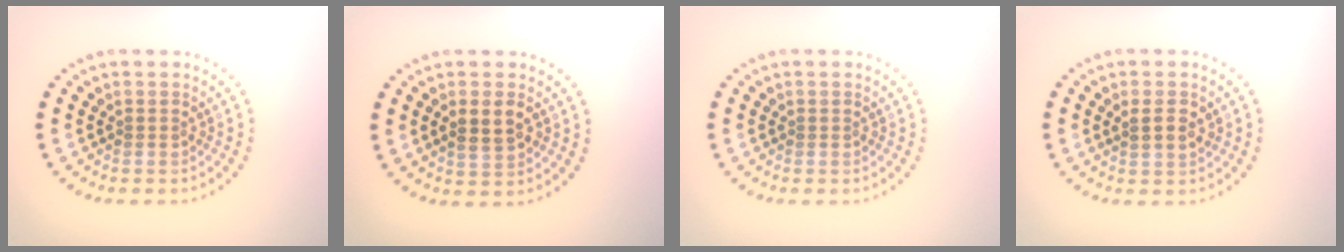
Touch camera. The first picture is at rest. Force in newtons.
{"total": 2.5, "press": 2.5, "slide": 0.2}
{"total": 0.0}
{"total": 1.4, "press": 1.4, "slide": 0.4}